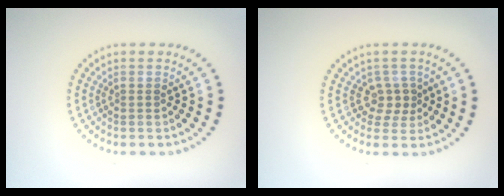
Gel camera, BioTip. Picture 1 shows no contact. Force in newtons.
{"total": 1.8, "press": 1.4, "slide": 1.0}